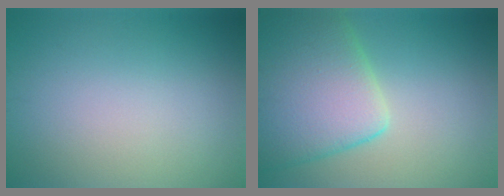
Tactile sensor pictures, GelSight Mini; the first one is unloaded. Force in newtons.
{"total": 9.3, "press": 9.2, "slide": 0.6}